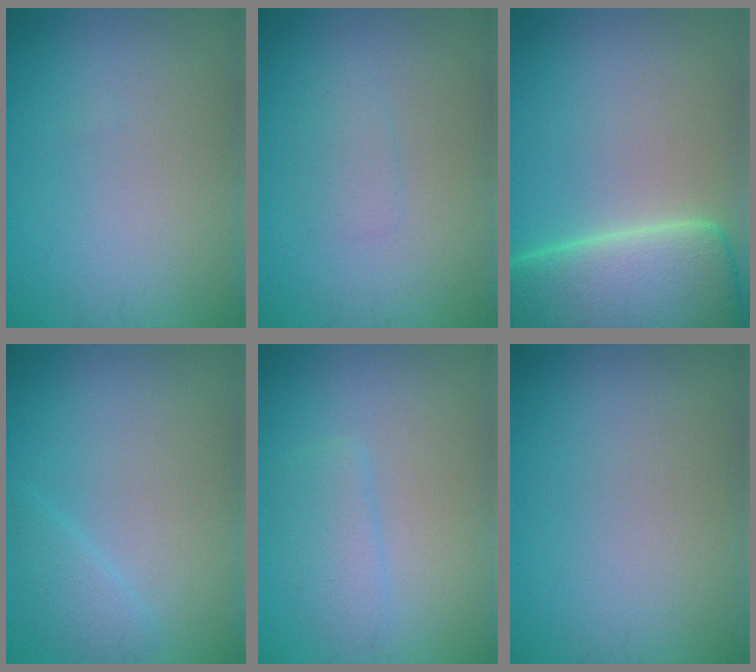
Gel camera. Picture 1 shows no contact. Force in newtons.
{"total": 1.4, "press": 1.4, "slide": 0.1}
{"total": 11.1, "press": 11.1, "slide": 0.7}
{"total": 1.5, "press": 1.5, "slide": 0.1}
{"total": 2.1, "press": 2.1, "slide": 0.1}
{"total": 0.0}